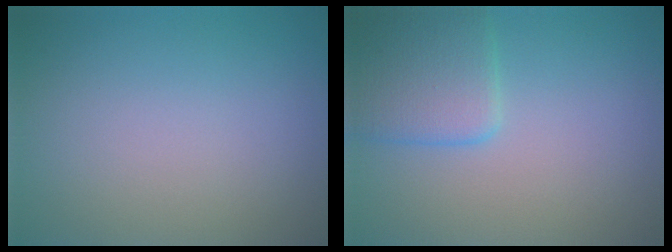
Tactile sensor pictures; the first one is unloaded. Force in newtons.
{"total": 3.9, "press": 3.9, "slide": 0.2}